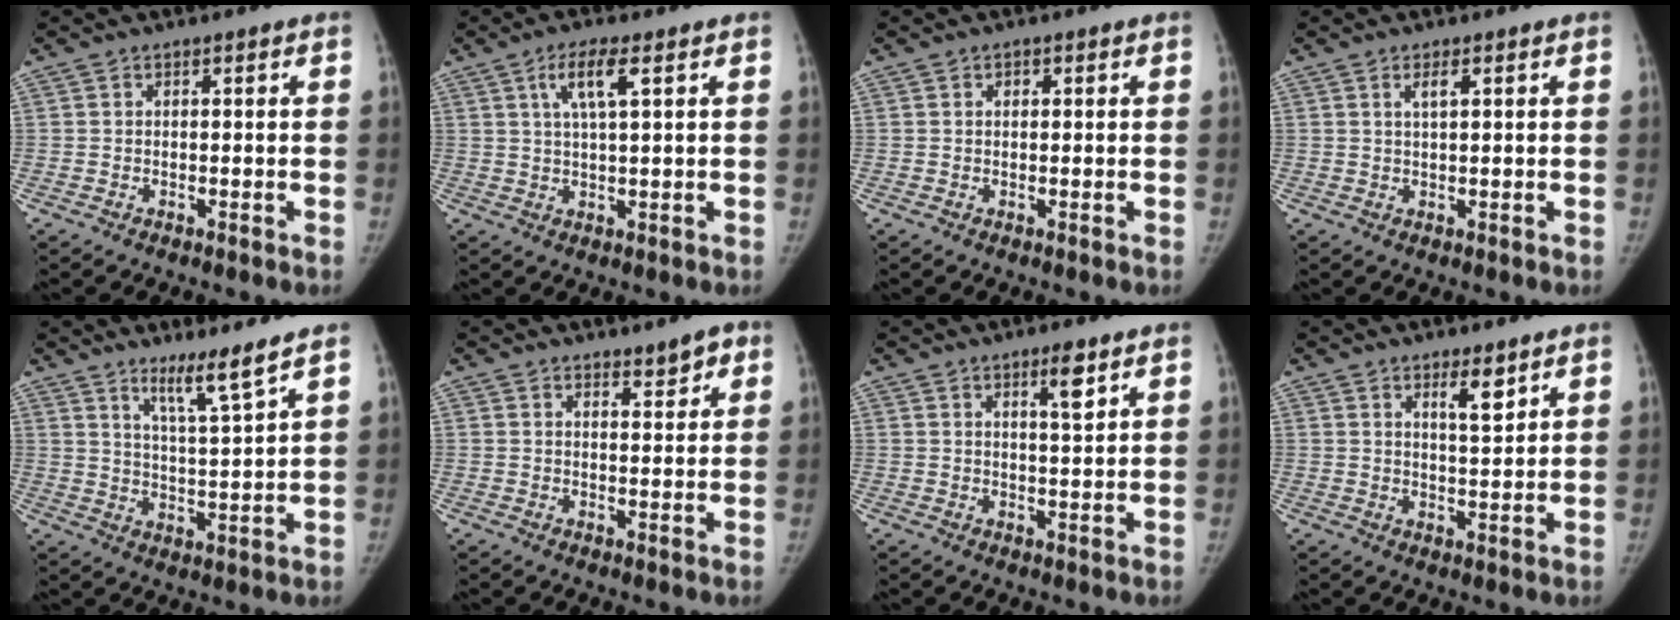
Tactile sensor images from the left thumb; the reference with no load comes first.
{"total": 5.7, "force": [2.4, 1.1, 5.0], "torque": [-0.100, -0.001, 0.047]}
{"total": 0.8, "force": [0.3, 0.6, 0.4], "torque": [-0.002, 0.002, 0.004]}
{"total": 2.0, "force": [0.9, 0.5, 1.7], "torque": [-0.032, -0.002, 0.018]}
{"total": 7.1, "force": [5.3, -0.5, 4.7], "torque": [-0.078, -0.053, 0.099]}
{"total": 3.1, "force": [2.3, 1.1, 1.8], "torque": [-0.009, -0.016, 0.034]}
{"total": 4.2, "force": [2.5, 0.7, 3.3], "torque": [-0.049, -0.019, 0.042]}
{"total": 4.6, "force": [3.0, 1.1, 3.4], "torque": [-0.047, -0.025, 0.050]}